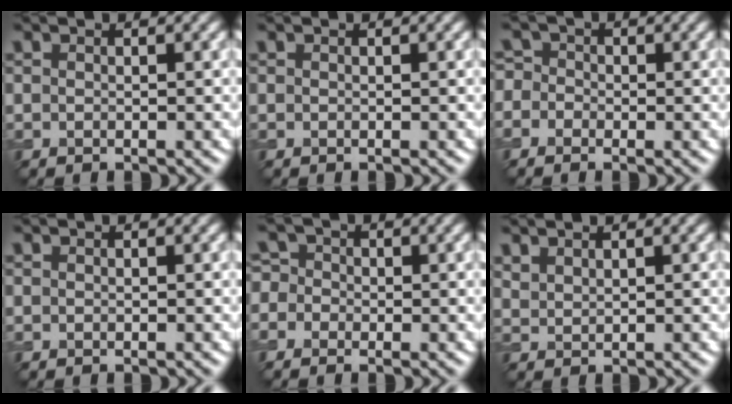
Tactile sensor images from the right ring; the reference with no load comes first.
{"total": 0.0}
{"total": 2.4, "force": [-0.6, 2.1, 0.7], "torque": [-0.004, 0.016, -0.040]}
{"total": 0.0}
{"total": 2.9, "force": [-0.7, 2.7, 0.9], "torque": [-0.010, 0.023, -0.047]}
{"total": 1.3, "force": [1.2, 0.3, 0.3], "torque": [-0.010, 0.002, 0.029]}